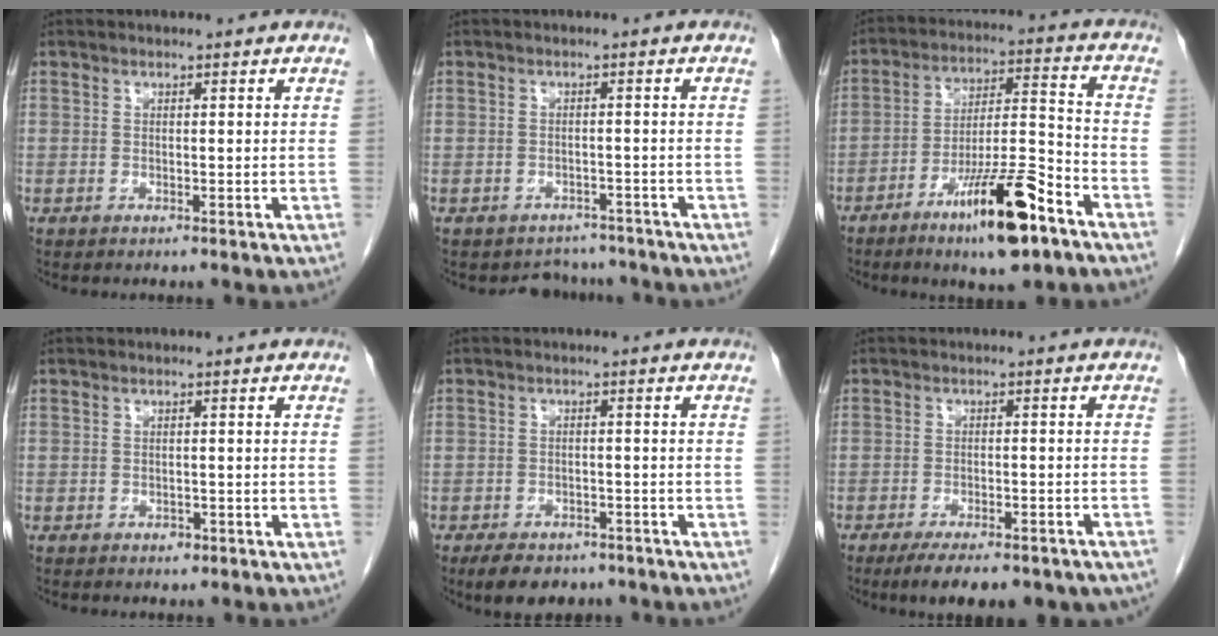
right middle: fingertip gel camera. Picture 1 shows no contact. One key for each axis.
{"total": 4.1, "fx": -3.6, "fy": 1.9, "fz": -0.6, "tx": 0.011, "ty": 0.013, "tz": -0.048}
{"total": 14.0, "fx": -8.4, "fy": 2.0, "fz": 11.0, "tx": -0.190, "ty": -0.006, "tz": -0.140}
{"total": 1.0, "fx": -0.6, "fy": 0.6, "fz": 0.5, "tx": -0.009, "ty": 0.001, "tz": -0.005}
{"total": 6.8, "fx": -5.2, "fy": 3.4, "fz": 2.7, "tx": -0.038, "ty": -0.001, "tz": -0.072}
{"total": 12.5, "fx": -9.9, "fy": 3.5, "fz": 6.7, "tx": -0.081, "ty": -0.003, "tz": -0.127}